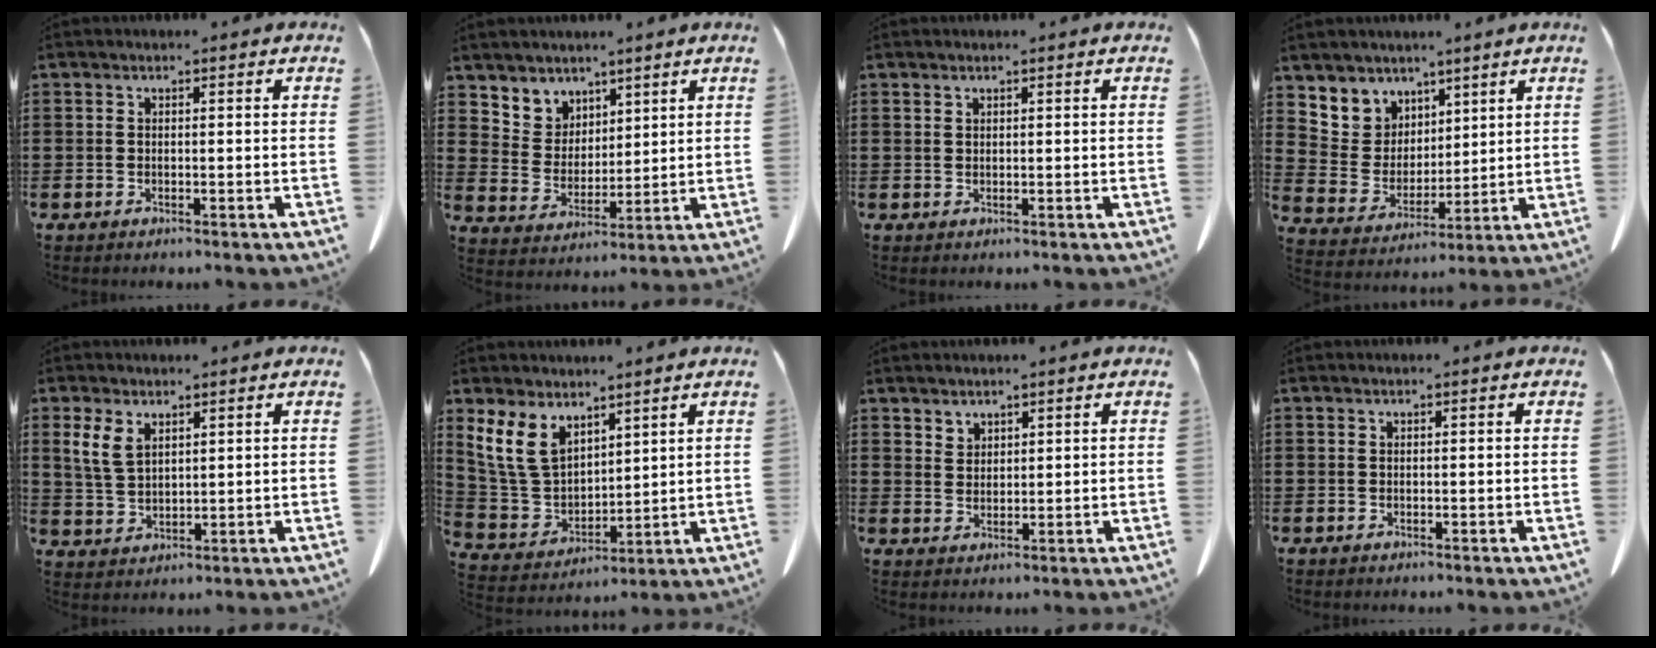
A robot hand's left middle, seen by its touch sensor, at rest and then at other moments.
{"total": 5.9, "force": [4.5, 3.8, -0.2], "torque": [-0.030, -0.015, 0.086]}
{"total": 0.7, "force": [0.6, 0.3, 0.1], "torque": [-0.004, -0.001, 0.013]}
{"total": 7.0, "force": [4.7, 5.2, 0.0], "torque": [-0.046, -0.031, 0.093]}
{"total": 4.7, "force": [2.5, 2.6, 3.0], "torque": [-0.077, 0.005, 0.044]}
{"total": 9.5, "force": [5.8, 5.9, 4.6], "torque": [-0.133, -0.005, 0.113]}
{"total": 2.6, "force": [2.4, 1.2, 0.1], "torque": [-0.009, -0.001, 0.046]}
{"total": 0.0}